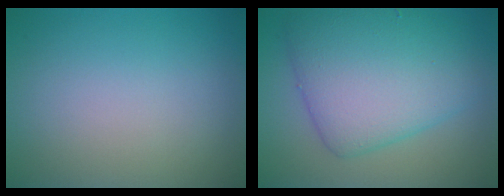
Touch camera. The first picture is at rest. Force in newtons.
{"total": 8.2, "press": 8.2, "slide": 0.0}